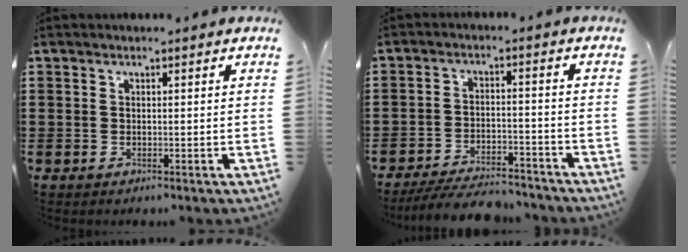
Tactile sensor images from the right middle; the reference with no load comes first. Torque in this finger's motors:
{"motor_torque": [0.26, 0.09, 0.14, 0.13]}